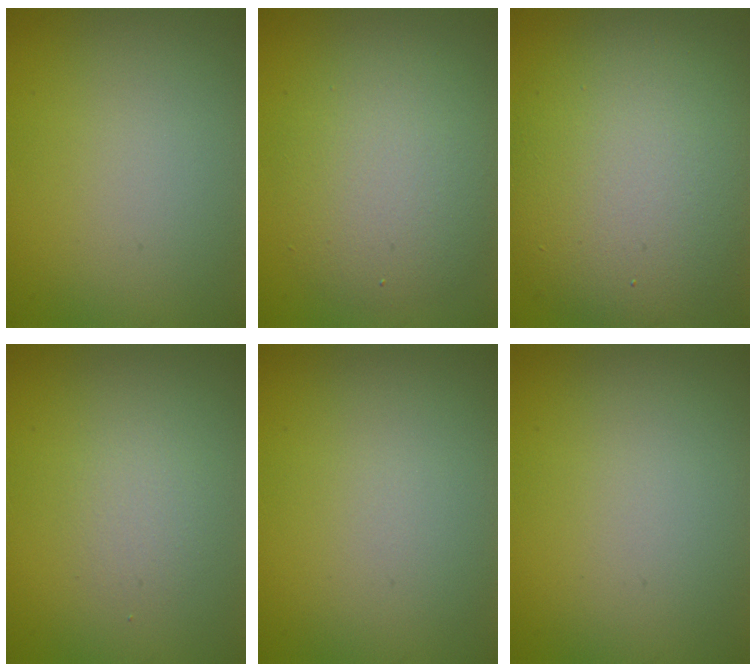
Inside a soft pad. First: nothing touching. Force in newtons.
{"total": 5.6, "press": 5.6, "slide": 0.1}
{"total": 11.0, "press": 11.0, "slide": 0.7}
{"total": 1.4, "press": 1.4, "slide": 0.1}
{"total": 0.0}
{"total": 0.0}